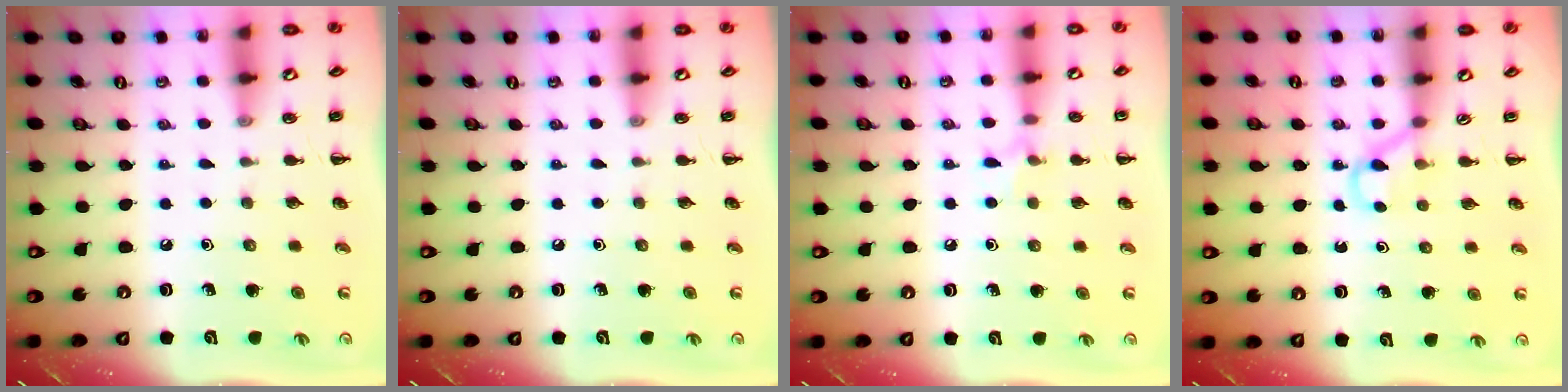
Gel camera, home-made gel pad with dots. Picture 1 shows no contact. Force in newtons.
{"total": 0.0}
{"total": 5.7, "press": 5.4, "slide": 2.0}
{"total": 2.6, "press": 2.4, "slide": 0.9}